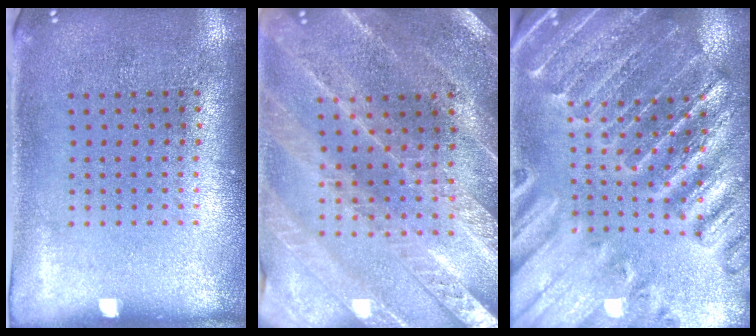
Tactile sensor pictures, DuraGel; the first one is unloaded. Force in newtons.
{"total": 2.4, "press": 2.4, "slide": 0.2}
{"total": 2.8, "press": 2.8, "slide": 0.4}